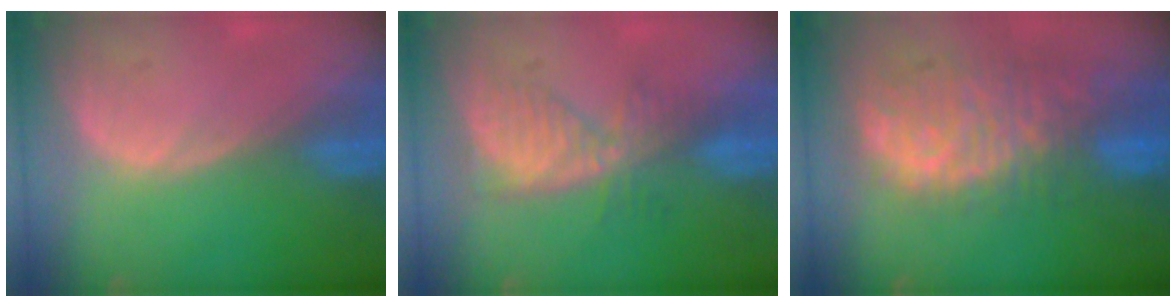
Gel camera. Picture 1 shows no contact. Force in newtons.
{"total": 5.8, "press": 5.8, "slide": 0.2}
{"total": 11.0, "press": 9.6, "slide": 5.5}